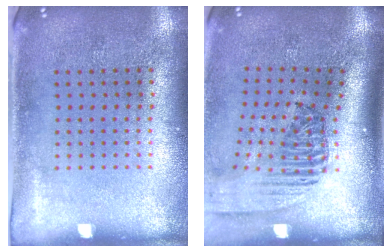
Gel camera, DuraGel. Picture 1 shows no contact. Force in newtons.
{"total": 2.4, "press": 1.7, "slide": 1.7}